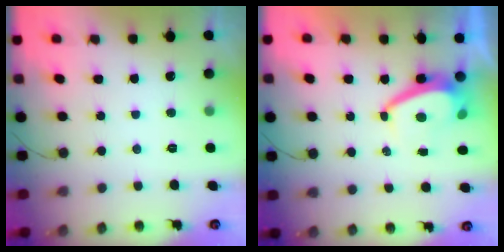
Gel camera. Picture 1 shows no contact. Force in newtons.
{"total": 4.3, "press": 4.2, "slide": 0.5}